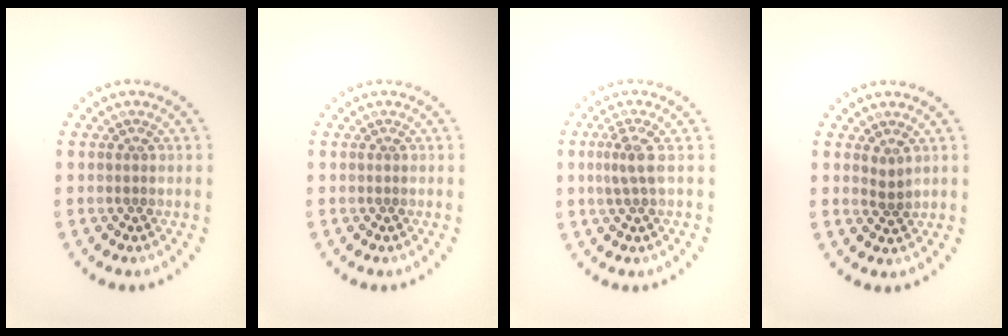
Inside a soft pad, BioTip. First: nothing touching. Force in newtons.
{"total": 0.0}
{"total": 1.7, "press": 1.4, "slide": 0.9}
{"total": 1.0, "press": 0.8, "slide": 0.5}